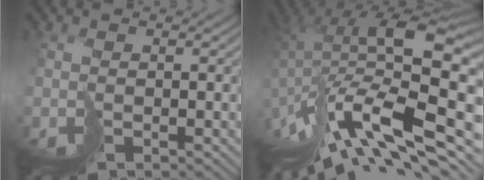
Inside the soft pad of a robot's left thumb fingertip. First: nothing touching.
{"total": 16.4, "force": [-4.0, 6.8, 14.4], "torque": [-0.280, -0.008, -0.062]}